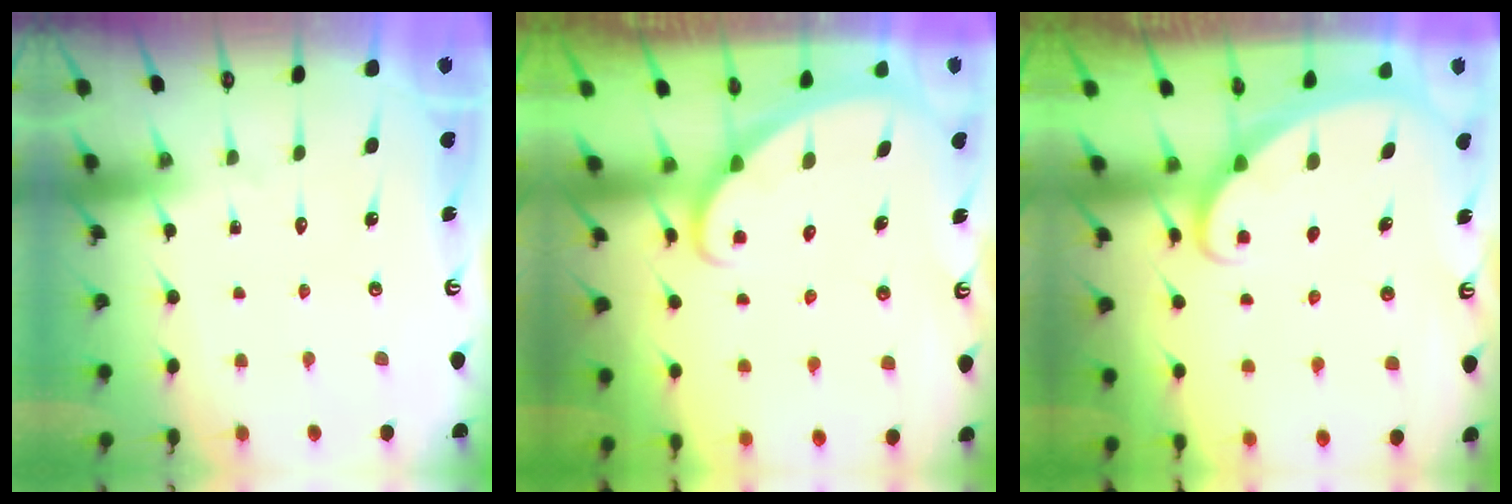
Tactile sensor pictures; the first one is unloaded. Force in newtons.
{"total": 2.1, "press": 2.1, "slide": 0.0}
{"total": 1.8, "press": 1.8, "slide": 0.1}